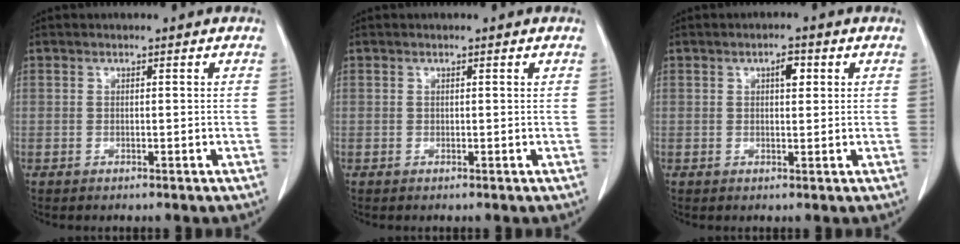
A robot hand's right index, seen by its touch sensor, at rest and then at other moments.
{"total": 0.0}
{"total": 2.4, "force": [0.9, 1.0, 2.0], "torque": [-0.032, 0.002, 0.013]}